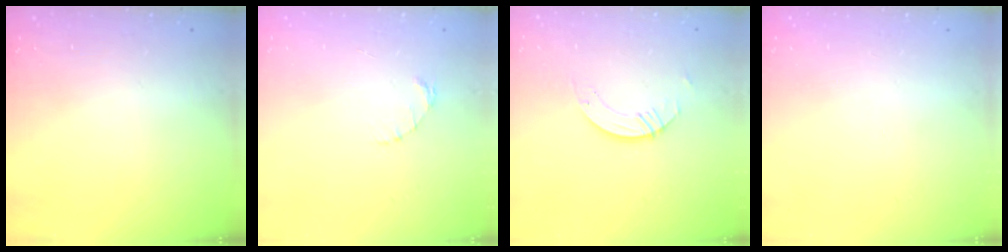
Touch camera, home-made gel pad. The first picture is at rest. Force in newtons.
{"total": 1.6, "press": 1.5, "slide": 0.3}
{"total": 3.4, "press": 3.4, "slide": 0.1}
{"total": 0.0}